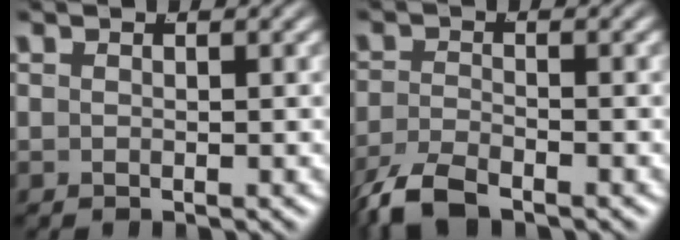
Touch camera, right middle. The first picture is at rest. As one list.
[{"total": 3.7, "force": [-3.1, 1.0, 1.6], "torque": [-0.039, -0.015, -0.048]}]